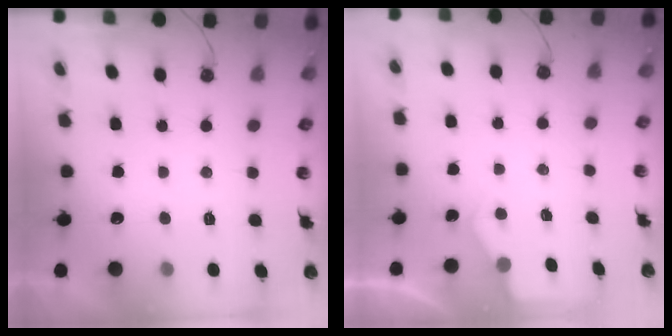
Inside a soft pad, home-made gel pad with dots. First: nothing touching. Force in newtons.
{"total": 2.6, "press": 2.6, "slide": 0.4}